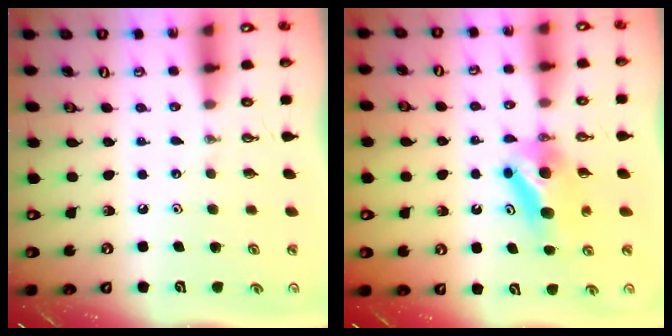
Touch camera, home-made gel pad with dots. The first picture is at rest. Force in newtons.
{"total": 7.4, "press": 7.1, "slide": 1.9}